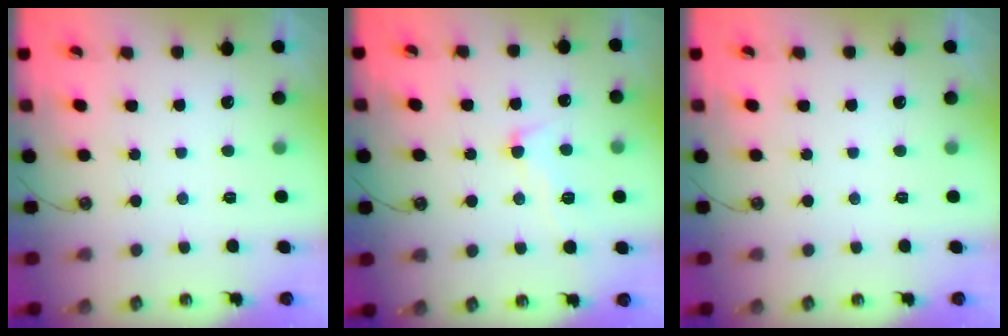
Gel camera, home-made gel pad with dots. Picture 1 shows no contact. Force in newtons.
{"total": 3.2, "press": 3.1, "slide": 0.9}
{"total": 0.0}